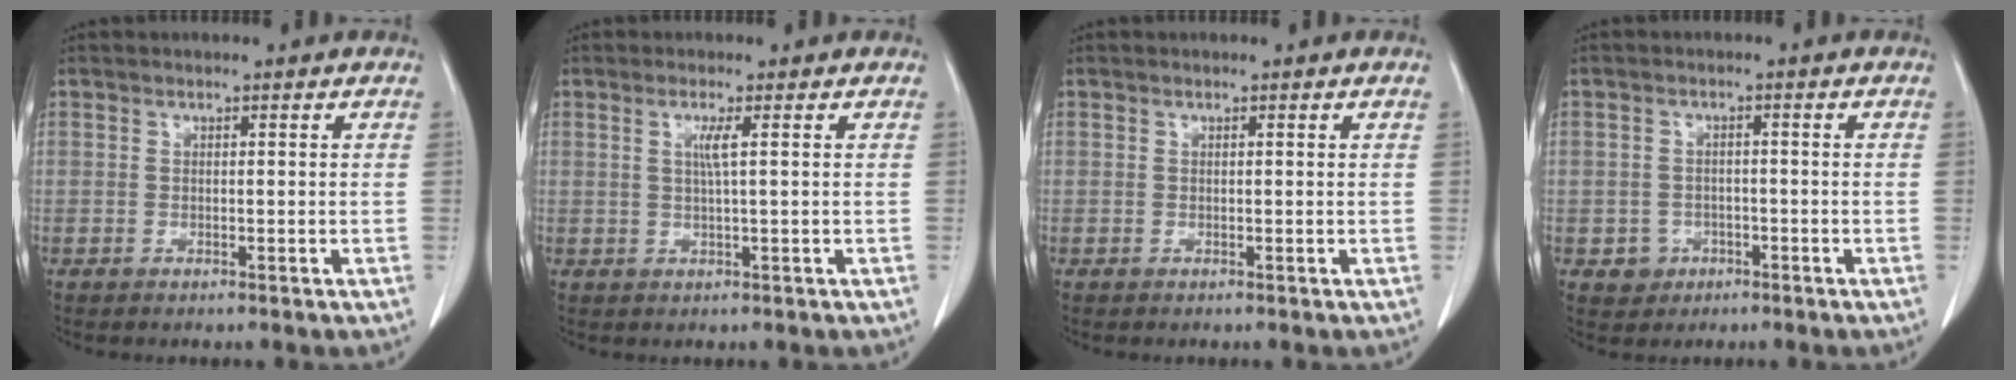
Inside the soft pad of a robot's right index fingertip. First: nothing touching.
{"total": 2.2, "force": [0.6, -0.4, 2.1], "torque": [-0.045, 0.000, 0.013]}
{"total": 0.0}
{"total": 3.1, "force": [-1.2, 2.9, 0.2], "torque": [0.008, 0.013, -0.011]}